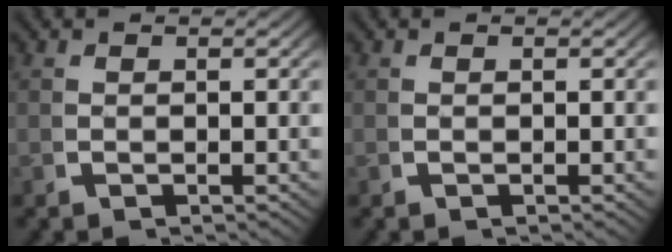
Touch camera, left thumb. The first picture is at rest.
{"total": 0.0}